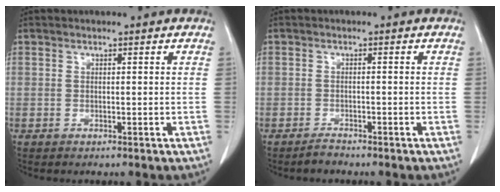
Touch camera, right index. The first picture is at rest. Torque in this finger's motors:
{"motor_torque": [-1.15, 0.09, -0.43, -0.16]}